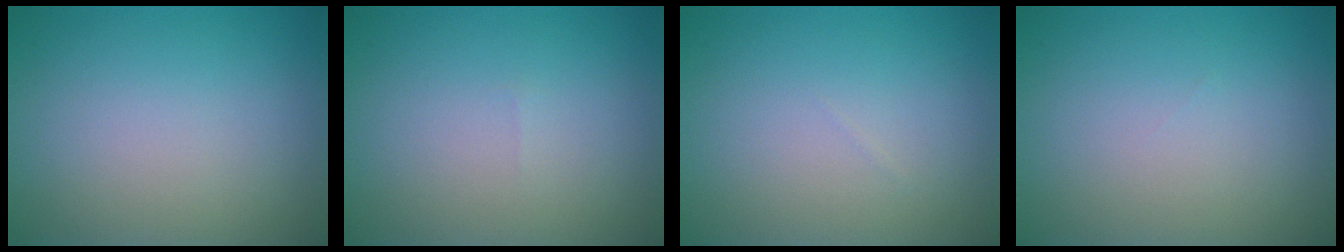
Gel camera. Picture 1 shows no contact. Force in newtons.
{"total": 0.0}
{"total": 0.0}
{"total": 0.0}